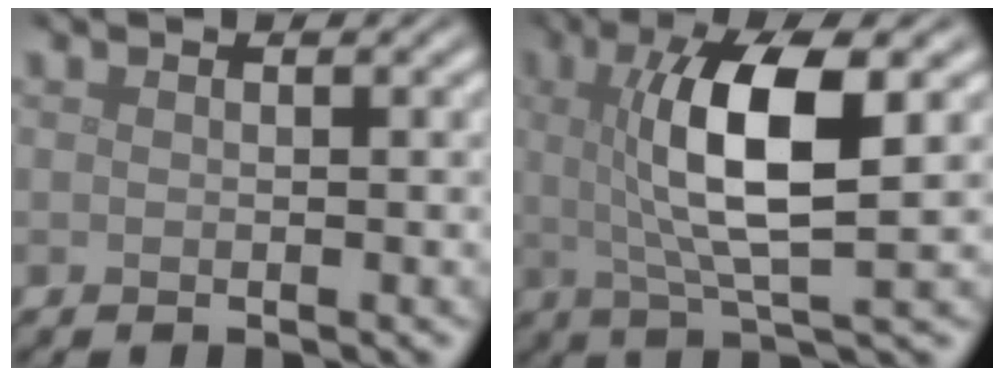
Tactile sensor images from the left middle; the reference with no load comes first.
{"total": 8.4, "force": [1.4, 2.1, 8.0], "torque": [-0.135, 0.001, 0.026]}